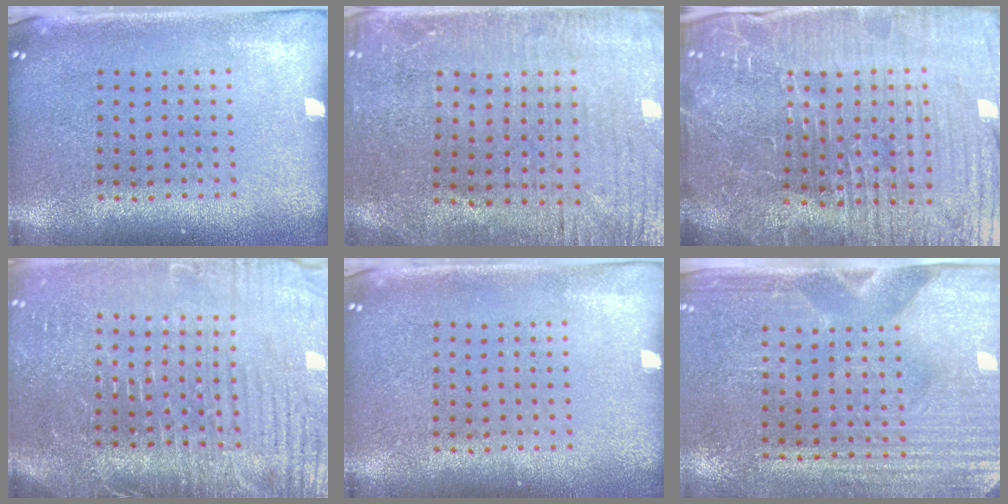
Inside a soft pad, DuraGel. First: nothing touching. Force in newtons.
{"total": 1.1, "press": 1.0, "slide": 0.4}
{"total": 6.9, "press": 6.3, "slide": 2.9}
{"total": 4.3, "press": 4.0, "slide": 1.6}
{"total": 0.0}
{"total": 3.1, "press": 2.8, "slide": 1.4}